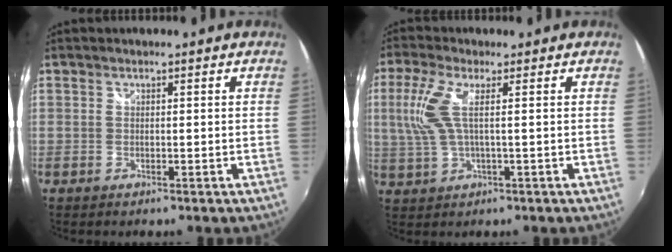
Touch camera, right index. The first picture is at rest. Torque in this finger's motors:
{"motor_torque": [0.27, 0.14, 0.40, 0.17]}